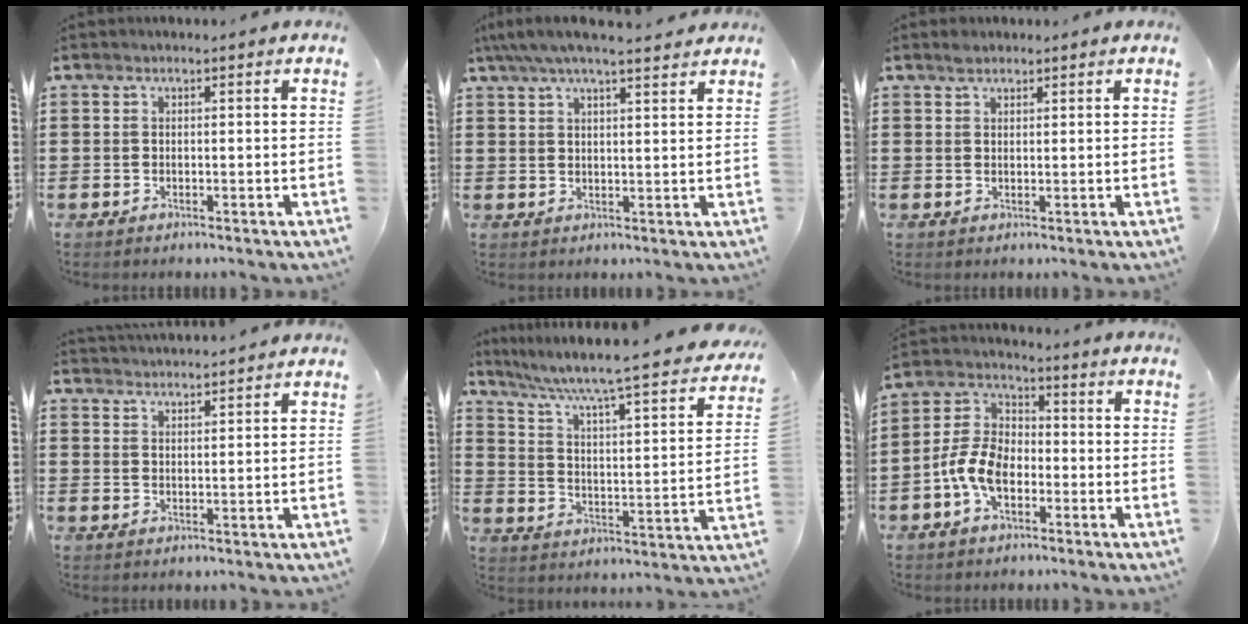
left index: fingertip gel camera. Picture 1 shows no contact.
{"total": 5.0, "force": [4.1, 0.7, 2.9], "torque": [-0.066, -0.003, 0.072]}
{"total": 1.6, "force": [1.4, 0.7, 0.4], "torque": [-0.010, 0.002, 0.027]}
{"total": 2.8, "force": [2.8, -0.4, -0.3], "torque": [-0.003, -0.013, 0.053]}
{"total": 5.4, "force": [4.5, -0.4, 3.1], "torque": [-0.082, -0.047, 0.062]}
{"total": 7.3, "force": [-2.9, 4.3, 5.1], "torque": [-0.131, 0.005, -0.065]}